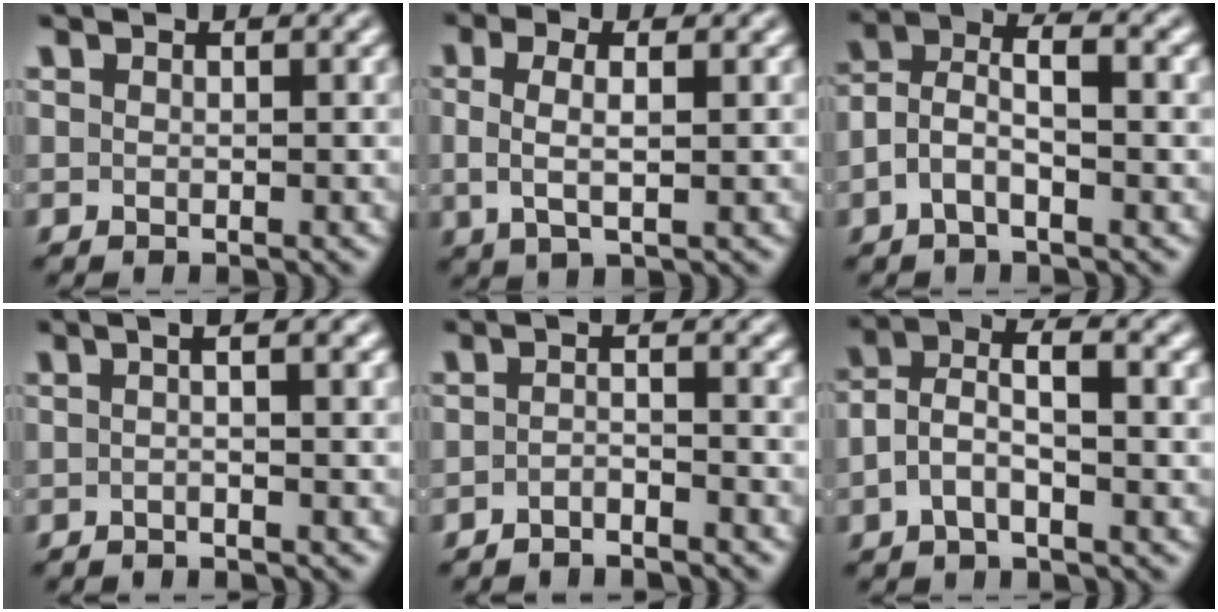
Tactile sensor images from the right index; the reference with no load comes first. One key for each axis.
{"total": 3.3, "fx": 0.4, "fy": 1.1, "fz": 3.1, "tx": -0.059, "ty": -0.002, "tz": 0.012}
{"total": 4.2, "fx": 0.0, "fy": 2.4, "fz": 3.5, "tx": -0.071, "ty": -0.012, "tz": 0.001}
{"total": 2.5, "fx": -0.5, "fy": -0.8, "fz": 2.3, "tx": -0.027, "ty": 0.013, "tz": -0.014}
{"total": 2.5, "fx": -2.2, "fy": -0.6, "fz": 1.0, "tx": -0.010, "ty": -0.006, "tz": -0.036}
{"total": 4.2, "fx": 0.5, "fy": 2.1, "fz": 3.6, "tx": -0.070, "ty": -0.011, "tz": 0.010}